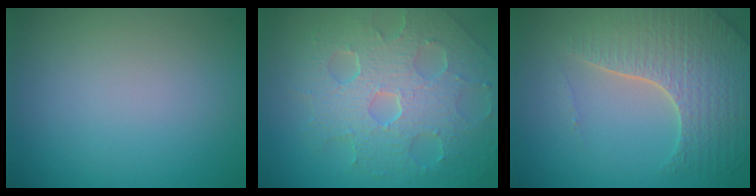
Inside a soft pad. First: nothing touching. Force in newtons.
{"total": 8.4, "press": 5.7, "slide": 6.1}
{"total": 6.4, "press": 5.0, "slide": 4.0}